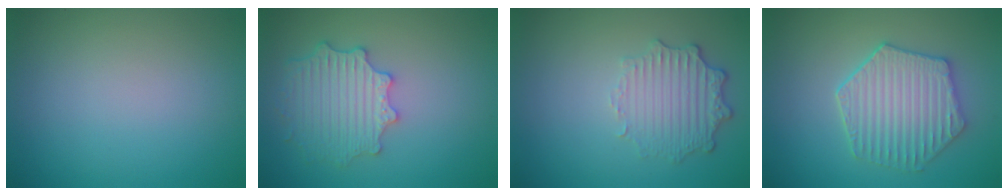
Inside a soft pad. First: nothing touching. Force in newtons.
{"total": 4.5, "press": 4.1, "slide": 1.7}
{"total": 3.5, "press": 2.9, "slide": 2.0}
{"total": 5.4, "press": 4.6, "slide": 2.8}